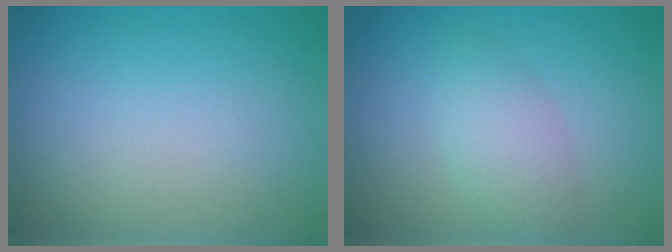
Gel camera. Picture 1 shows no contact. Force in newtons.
{"total": 2.7, "press": 2.7, "slide": 0.1}